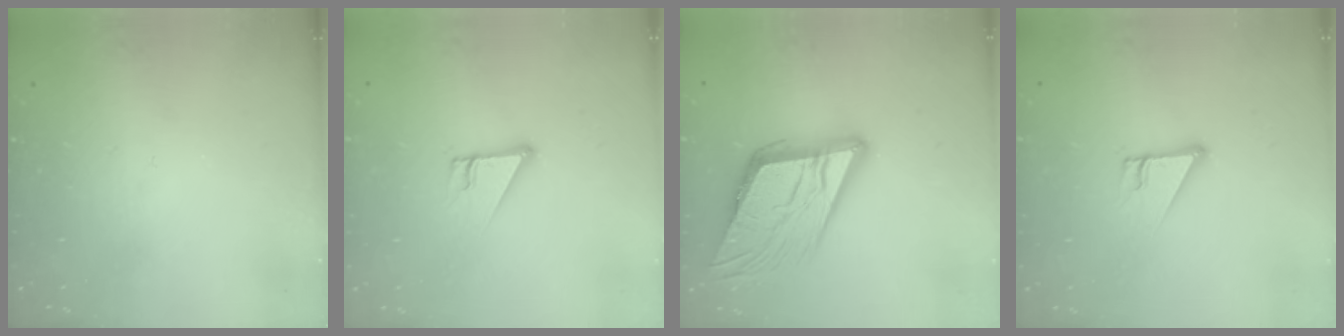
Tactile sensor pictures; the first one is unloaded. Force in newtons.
{"total": 4.3, "press": 4.3, "slide": 0.4}
{"total": 20.0, "press": 19.7, "slide": 3.6}
{"total": 4.3, "press": 4.3, "slide": 0.4}